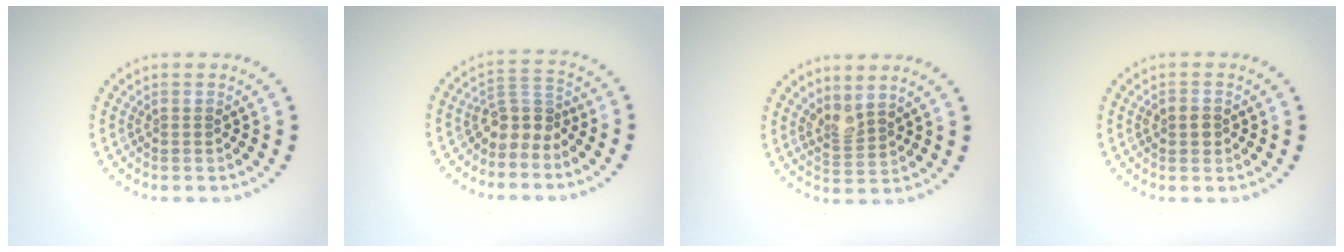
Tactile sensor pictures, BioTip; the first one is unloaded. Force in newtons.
{"total": 2.8, "press": 2.0, "slide": 1.9}
{"total": 2.1, "press": 1.5, "slide": 1.5}
{"total": 1.4, "press": 1.3, "slide": 0.3}